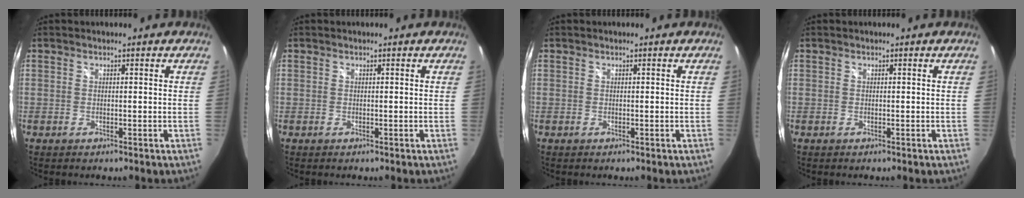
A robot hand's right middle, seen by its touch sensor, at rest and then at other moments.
{"total": 0.0}
{"total": 0.0}
{"total": 0.0}